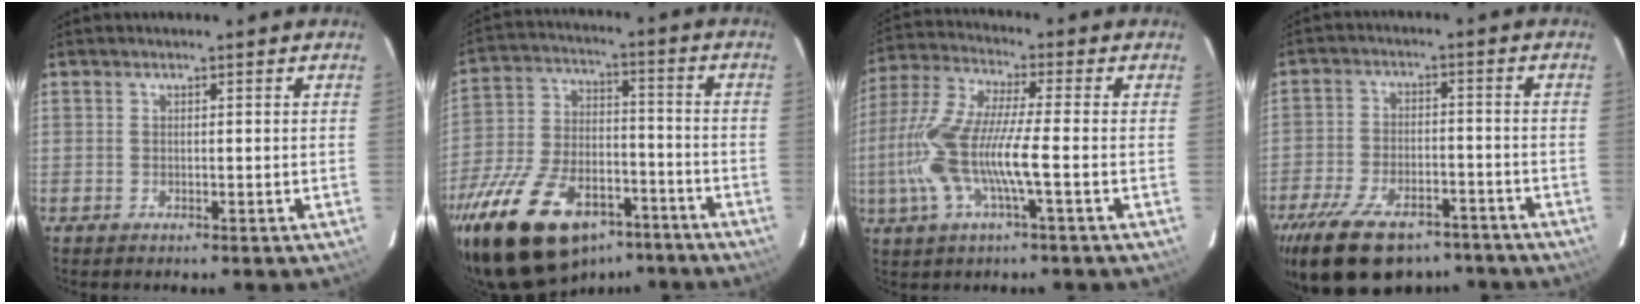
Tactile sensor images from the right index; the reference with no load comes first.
{"total": 27.4, "force": [-17.6, 13.8, 15.8], "torque": [-0.323, -0.015, -0.271]}
{"total": 14.4, "force": [-3.3, 2.0, 13.8], "torque": [-0.285, -0.005, -0.064]}
{"total": 19.6, "force": [-14.0, 9.2, 10.2], "torque": [-0.219, -0.019, -0.214]}